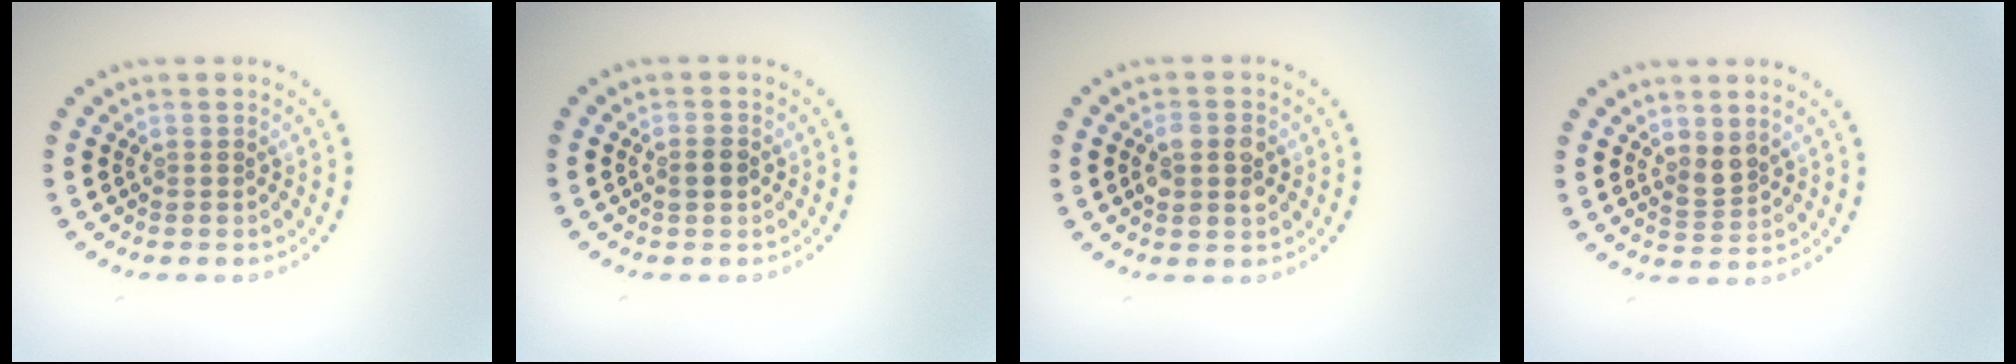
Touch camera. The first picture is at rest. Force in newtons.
{"total": 1.2, "press": 1.2, "slide": 0.0}
{"total": 2.9, "press": 2.9, "slide": 0.3}
{"total": 1.8, "press": 1.5, "slide": 1.1}